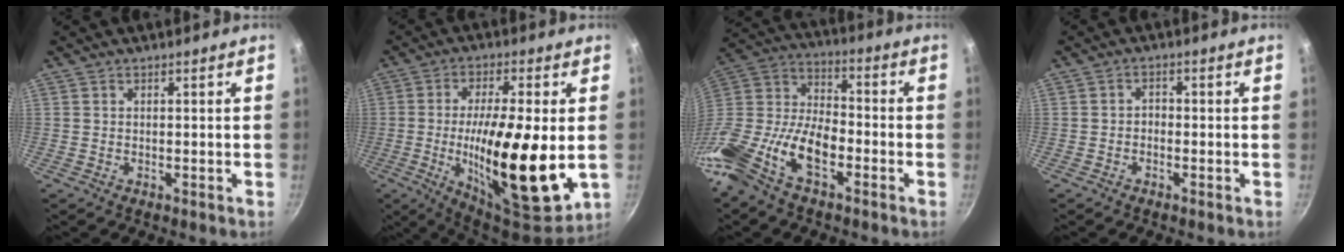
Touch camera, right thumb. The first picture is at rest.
{"total": 21.7, "force": [-2.0, 6.4, 20.6], "torque": [-0.332, -0.012, -0.030]}
{"total": 20.7, "force": [-9.3, 11.0, 14.9], "torque": [-0.284, 0.048, -0.201]}
{"total": 1.6, "force": [-0.7, 1.2, 0.8], "torque": [-0.011, 0.011, -0.016]}